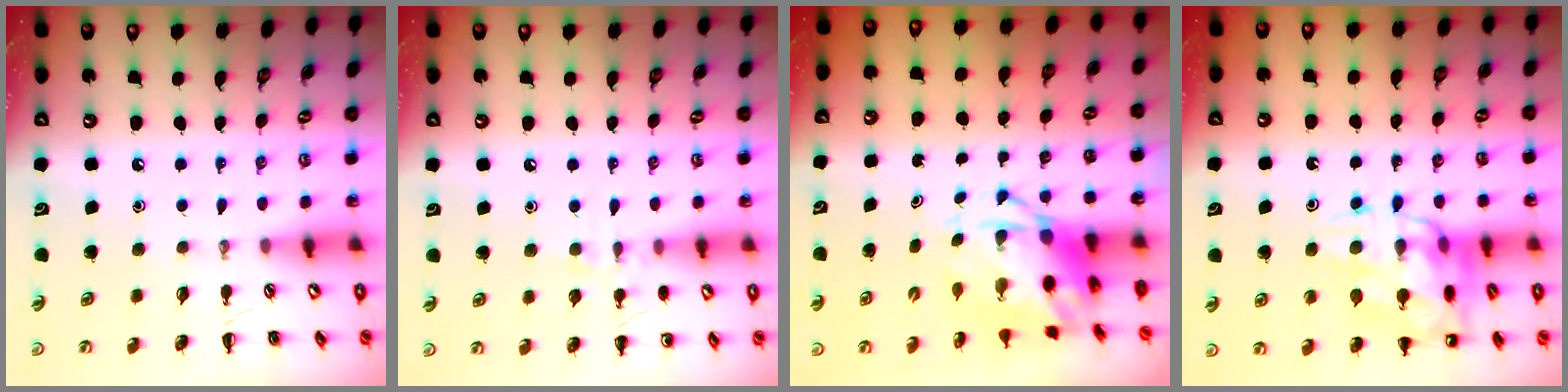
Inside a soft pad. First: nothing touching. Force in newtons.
{"total": 7.7, "press": 7.4, "slide": 2.0}
{"total": 6.3, "press": 6.1, "slide": 1.7}
{"total": 17.8, "press": 17.7, "slide": 2.1}